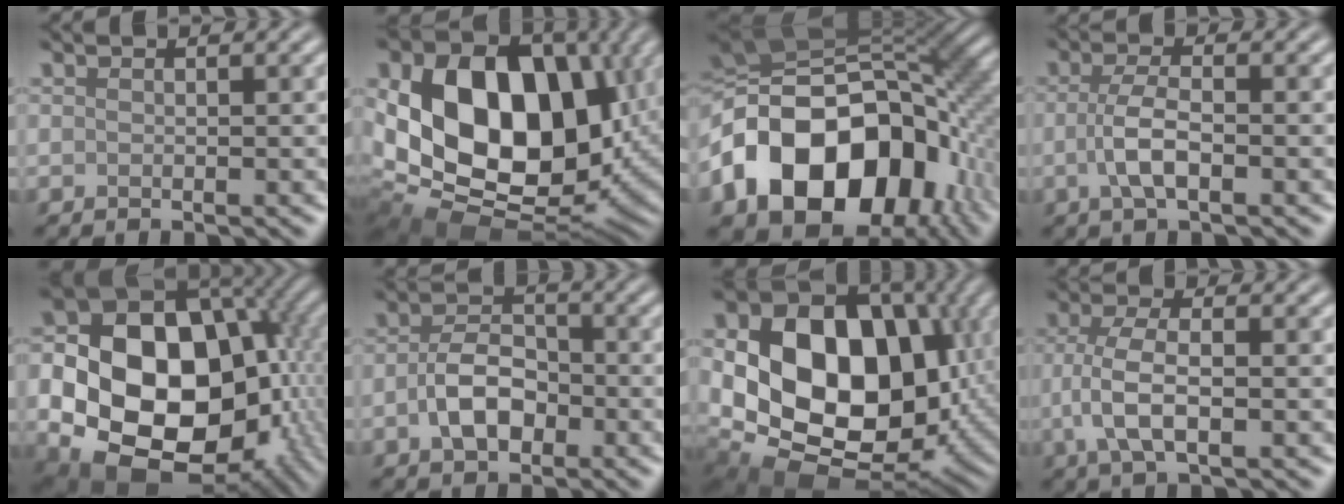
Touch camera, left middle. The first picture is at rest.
{"total": 17.0, "force": [1.9, 12.3, 11.6], "torque": [-0.198, -0.002, 0.032]}
{"total": 17.9, "force": [-5.2, 12.6, 11.5], "torque": [-0.208, -0.002, -0.097]}
{"total": 3.2, "force": [-0.6, 1.1, 3.0], "torque": [-0.063, -0.001, -0.017]}
{"total": 23.9, "force": [-2.3, 19.4, 13.8], "torque": [-0.256, -0.015, -0.064]}
{"total": 4.4, "force": [-1.3, 2.8, 3.2], "torque": [-0.063, 0.002, -0.028]}
{"total": 18.3, "force": [1.5, 13.5, 12.3], "torque": [-0.216, -0.021, 0.036]}
{"total": 4.6, "force": [-0.7, 1.9, 4.2], "torque": [-0.096, 0.001, -0.015]}